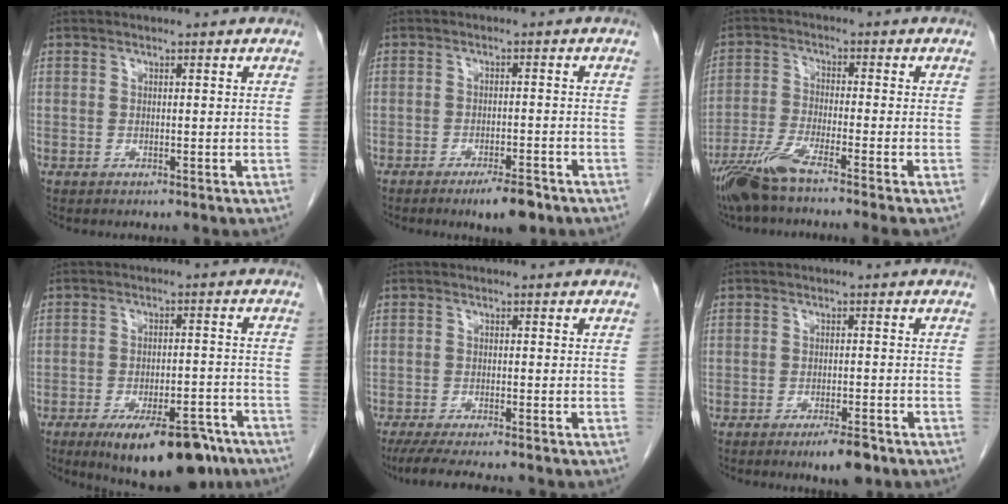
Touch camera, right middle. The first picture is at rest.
{"total": 4.9, "force": [-3.4, 1.0, 3.4], "torque": [-0.053, -0.004, -0.048]}
{"total": 8.2, "force": [-6.2, -0.7, 5.4], "torque": [-0.104, -0.028, -0.119]}
{"total": 14.0, "force": [-9.6, 3.7, 9.5], "torque": [-0.122, -0.010, -0.145]}
{"total": 8.0, "force": [-6.8, 0.6, 4.2], "torque": [-0.062, -0.019, -0.108]}
{"total": 4.2, "force": [-2.9, 0.8, 3.0], "torque": [-0.047, -0.004, -0.041]}